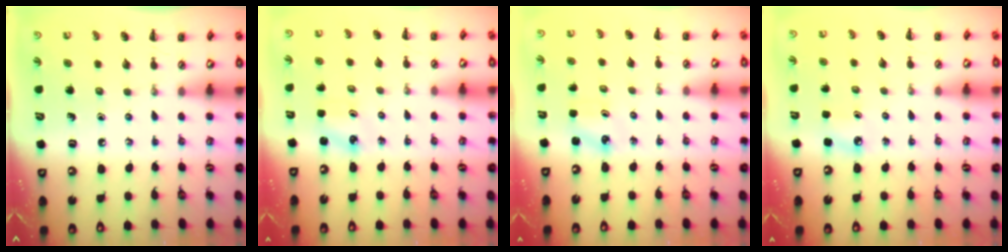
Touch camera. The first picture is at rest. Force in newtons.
{"total": 2.3, "press": 2.2, "slide": 0.7}
{"total": 2.3, "press": 2.2, "slide": 0.7}
{"total": 4.2, "press": 4.0, "slide": 1.3}